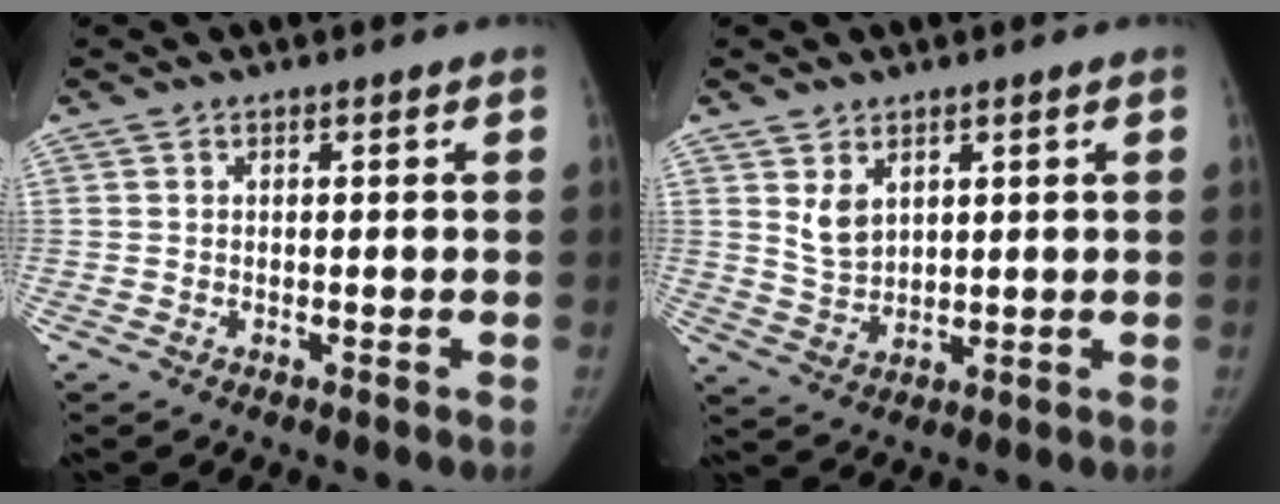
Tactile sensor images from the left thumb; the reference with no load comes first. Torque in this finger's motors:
{"motor_torque": [0.20, 0.21, 0.02, -0.03, 0.00]}